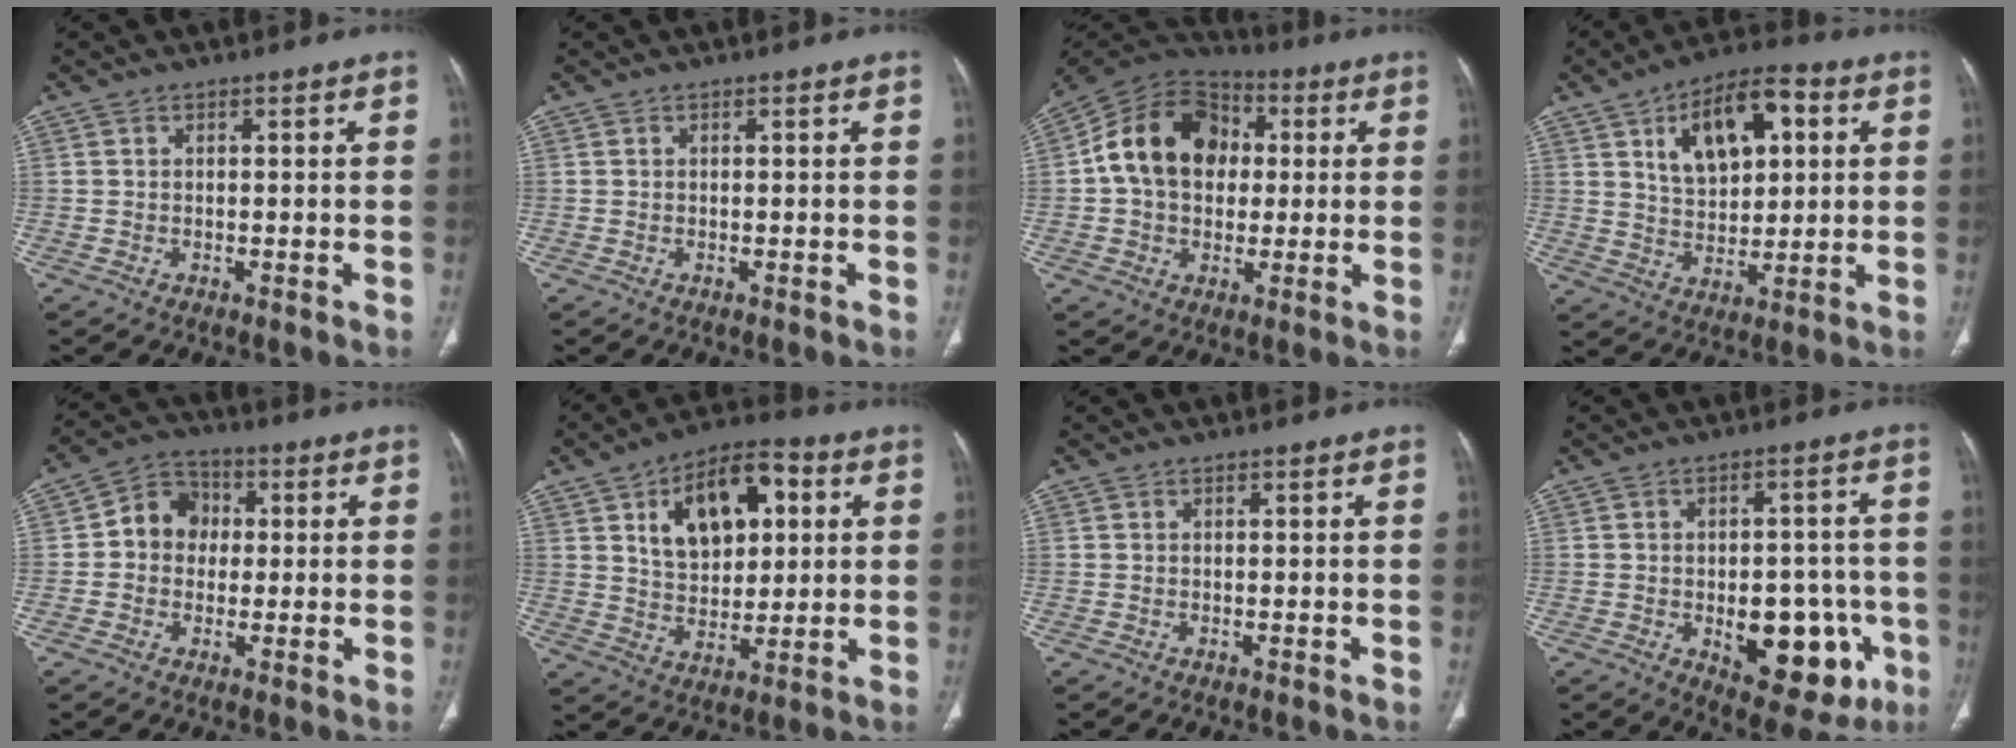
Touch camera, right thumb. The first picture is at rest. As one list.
[{"total": 0.0}, {"total": 17.0, "force": [2.0, 12.9, 10.9], "torque": [-0.162, 0.028, 0.024]}, {"total": 15.0, "force": [5.1, 8.2, 11.5], "torque": [-0.154, 0.001, 0.085]}, {"total": 8.0, "force": [0.5, 7.0, 3.9], "torque": [-0.034, 0.020, -0.006]}, {"total": 16.1, "force": [5.1, 9.7, 11.9], "torque": [-0.151, 0.002, 0.083]}, {"total": 0.0}, {"total": 15.9, "force": [-4.6, 8.8, 12.4], "torque": [-0.119, 0.019, -0.042]}]